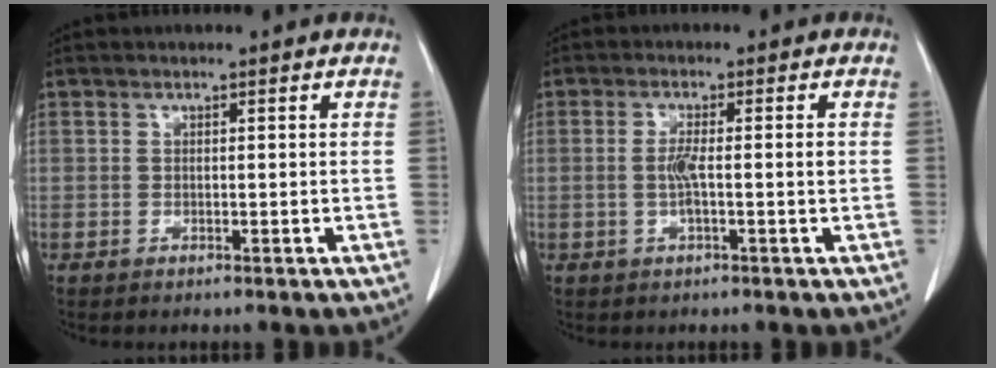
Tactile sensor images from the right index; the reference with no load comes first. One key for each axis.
{"total": 3.5, "fx": -0.5, "fy": 0.1, "fz": 3.5, "tx": -0.068, "ty": 0.000, "tz": -0.008}